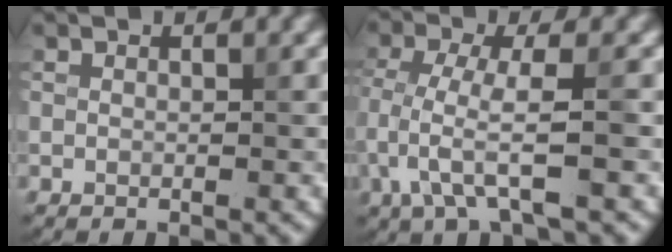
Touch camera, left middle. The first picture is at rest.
{"total": 4.3, "force": [-1.6, 0.8, 3.9], "torque": [-0.081, -0.002, -0.034]}